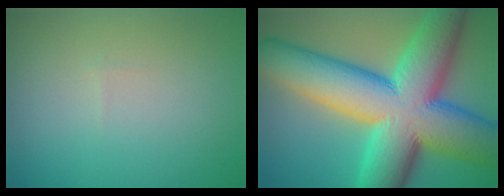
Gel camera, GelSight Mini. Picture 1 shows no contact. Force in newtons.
{"total": 17.4, "press": 17.4, "slide": 0.5}